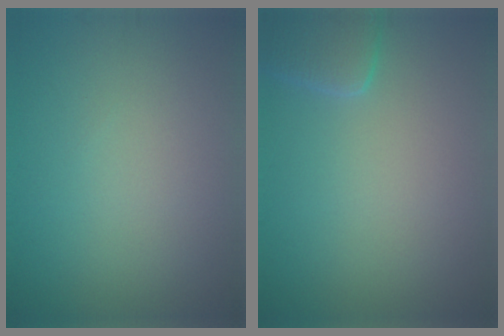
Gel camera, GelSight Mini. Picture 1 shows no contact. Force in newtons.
{"total": 2.4, "press": 2.4, "slide": 0.2}